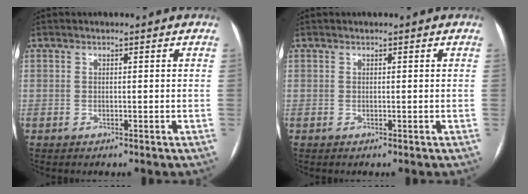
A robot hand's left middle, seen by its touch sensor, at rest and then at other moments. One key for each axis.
{"total": 0.0}